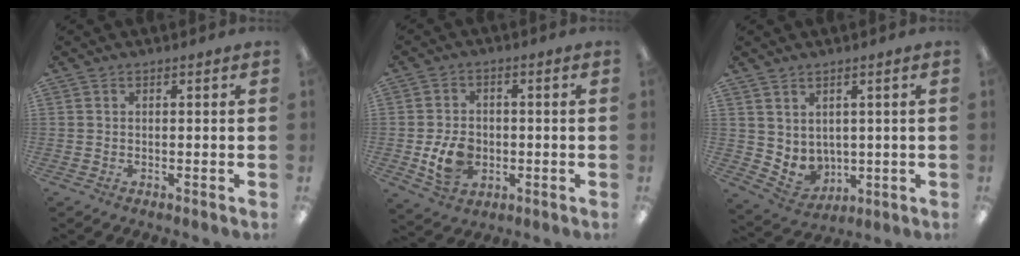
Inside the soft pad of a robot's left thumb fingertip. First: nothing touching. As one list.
[{"total": 8.3, "force": [-1.8, 6.5, 4.8], "torque": [-0.091, 0.006, -0.031]}, {"total": 5.0, "force": [2.7, 4.1, 1.1], "torque": [-0.029, -0.023, 0.060]}]